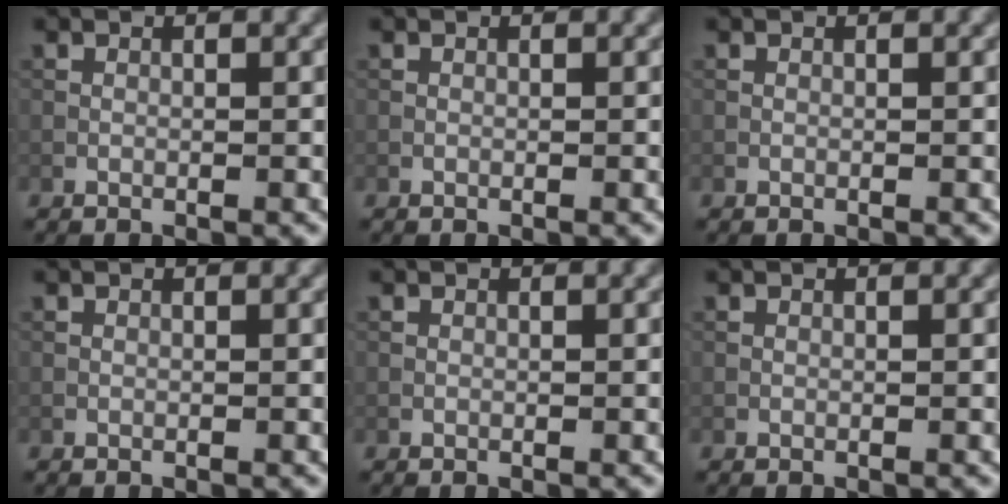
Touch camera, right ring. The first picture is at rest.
{"total": 0.0}
{"total": 0.0}
{"total": 0.0}
{"total": 0.0}
{"total": 0.0}